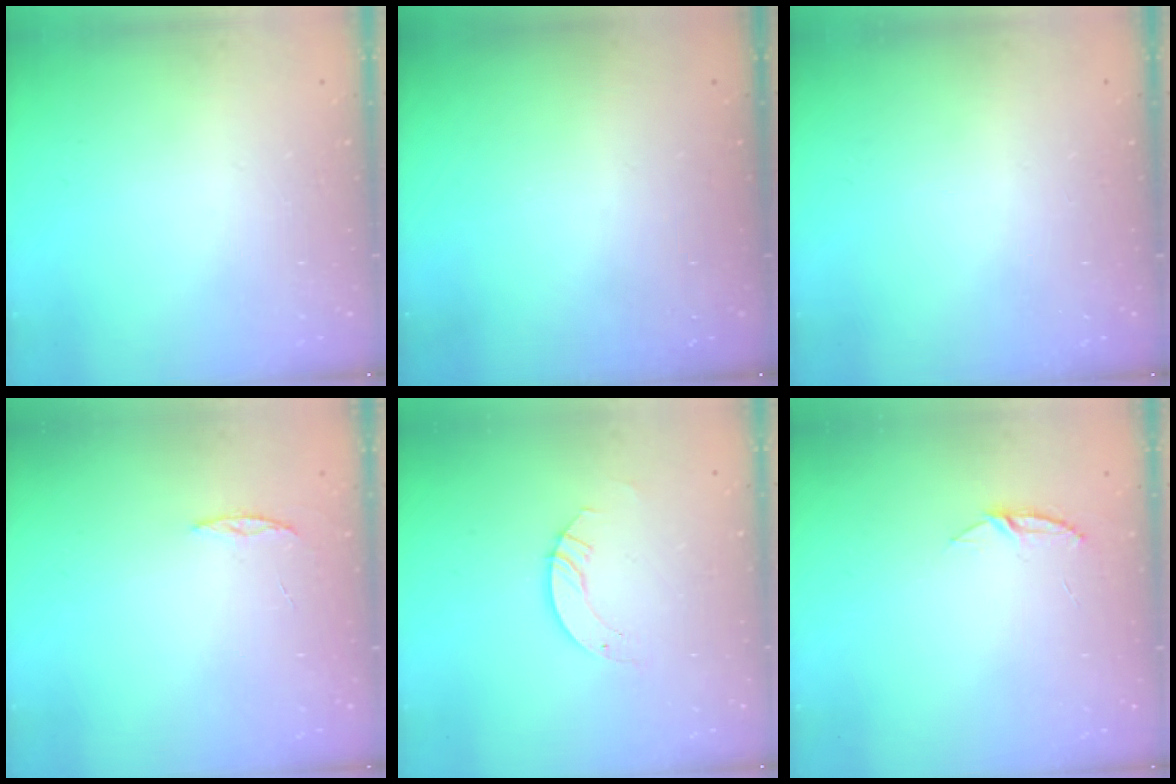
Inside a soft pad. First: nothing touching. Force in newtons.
{"total": 0.0}
{"total": 0.0}
{"total": 2.4, "press": 2.4, "slide": 0.2}
{"total": 3.8, "press": 3.7, "slide": 0.4}
{"total": 4.6, "press": 4.5, "slide": 0.4}